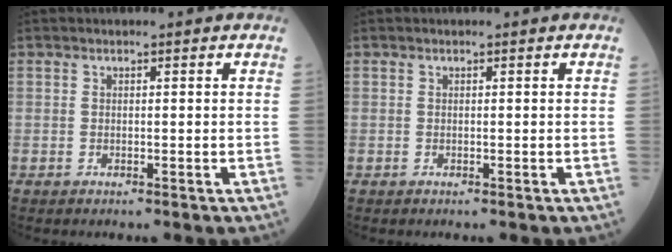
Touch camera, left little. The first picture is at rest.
{"total": 0.0}